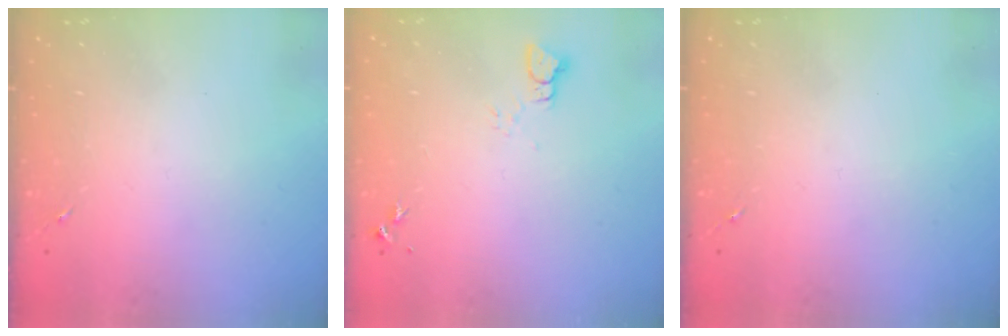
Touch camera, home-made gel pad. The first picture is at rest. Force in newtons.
{"total": 2.2, "press": 2.2, "slide": 0.2}
{"total": 0.0}